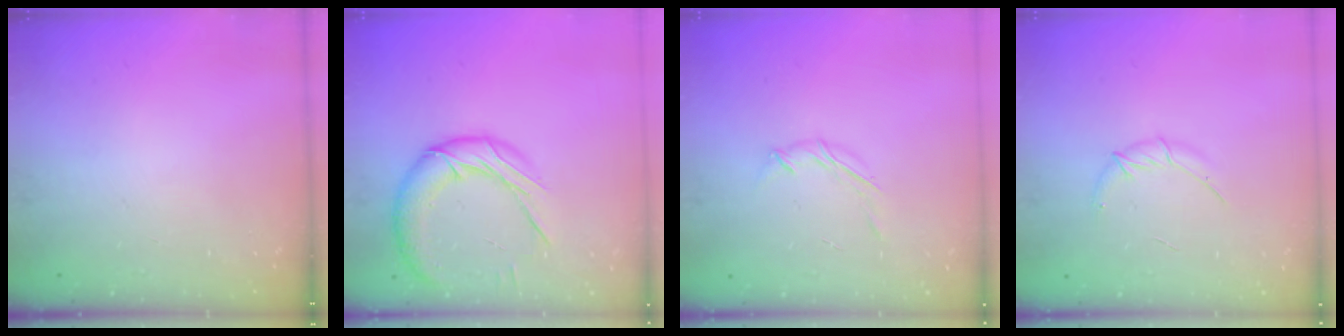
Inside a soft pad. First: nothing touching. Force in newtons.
{"total": 14.5, "press": 14.4, "slide": 1.5}
{"total": 3.9, "press": 3.7, "slide": 1.0}
{"total": 6.2, "press": 6.0, "slide": 1.5}